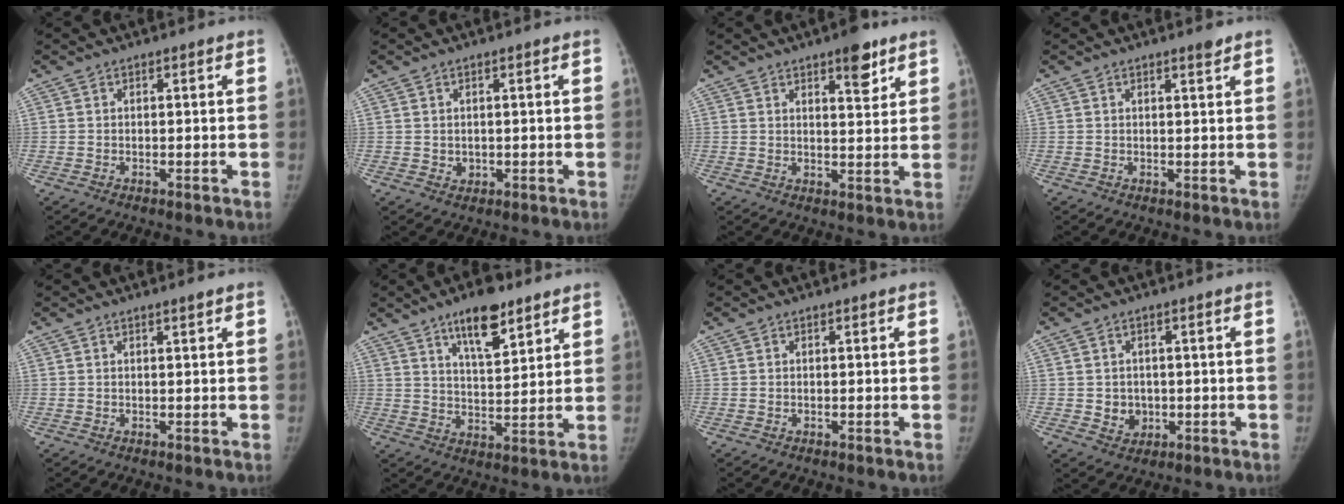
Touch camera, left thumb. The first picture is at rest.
{"total": 1.4, "force": [0.3, 1.1, 0.9], "torque": [-0.008, -0.003, 0.010]}
{"total": 6.4, "force": [4.1, 2.1, 4.4], "torque": [-0.045, -0.024, 0.055]}
{"total": 1.4, "force": [1.1, 0.0, 0.9], "torque": [-0.010, -0.009, 0.018]}
{"total": 0.9, "force": [0.6, -0.1, 0.6], "torque": [-0.013, -0.005, 0.013]}
{"total": 11.1, "force": [7.3, 4.0, 7.5], "torque": [-0.098, -0.044, 0.120]}
{"total": 0.0}
{"total": 4.1, "force": [-0.4, 3.6, 1.9], "torque": [-0.013, 0.001, 0.005]}